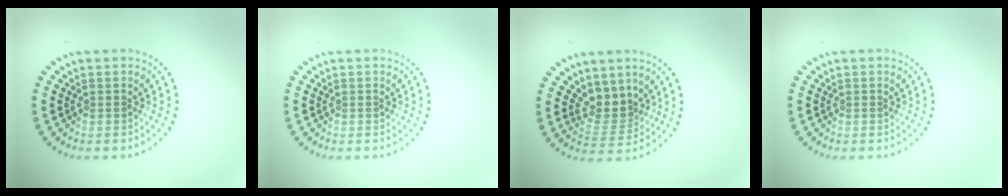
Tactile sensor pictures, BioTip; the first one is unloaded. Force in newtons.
{"total": 0.0}
{"total": 3.0, "press": 2.3, "slide": 1.9}
{"total": 0.0}